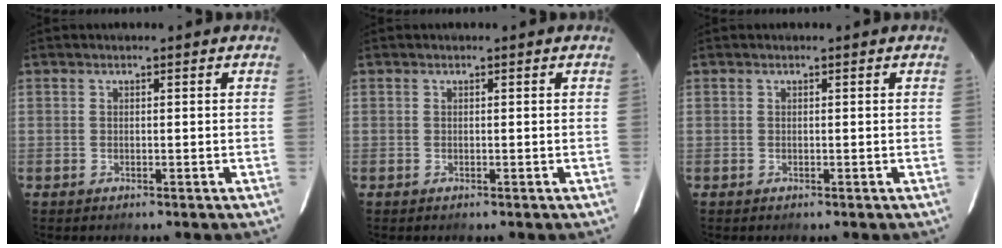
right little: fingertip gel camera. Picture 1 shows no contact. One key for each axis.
{"total": 0.0}
{"total": 0.0}